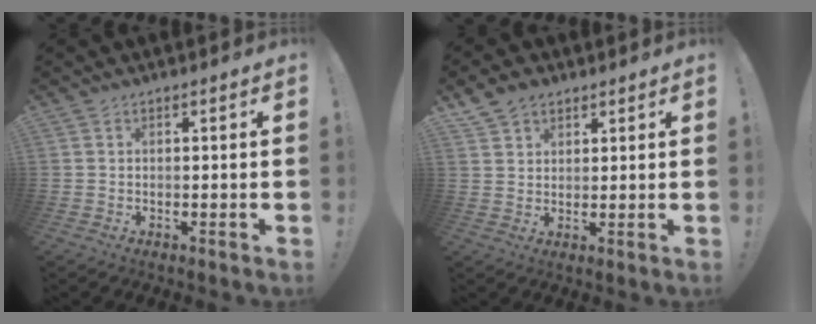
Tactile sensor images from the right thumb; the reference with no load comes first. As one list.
[{"total": 5.2, "force": [3.6, 3.5, 1.3], "torque": [-0.029, -0.013, 0.071]}]